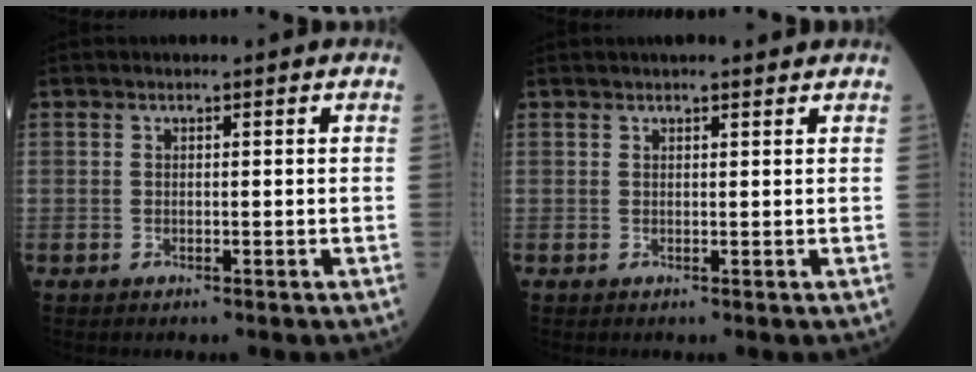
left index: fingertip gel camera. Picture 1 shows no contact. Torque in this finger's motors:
{"motor_torque": [0.06, -0.06, 0.05, 0.04]}